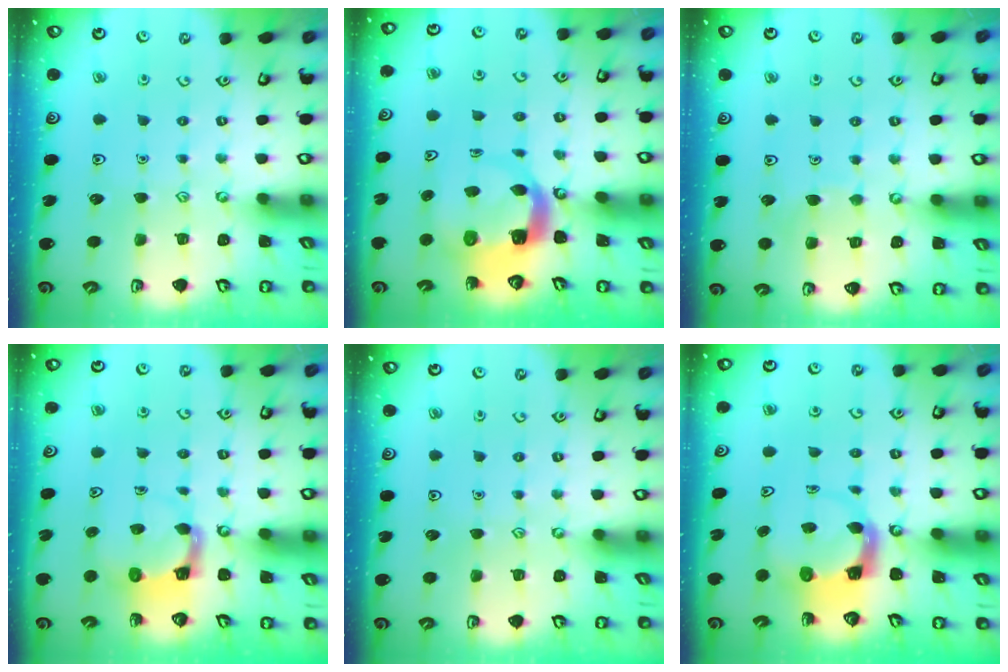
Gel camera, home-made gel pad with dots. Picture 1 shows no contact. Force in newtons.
{"total": 5.3, "press": 5.3, "slide": 0.8}
{"total": 5.3, "press": 5.3, "slide": 0.5}
{"total": 4.2, "press": 4.2, "slide": 0.4}
{"total": 0.0}
{"total": 3.7, "press": 3.6, "slide": 0.6}